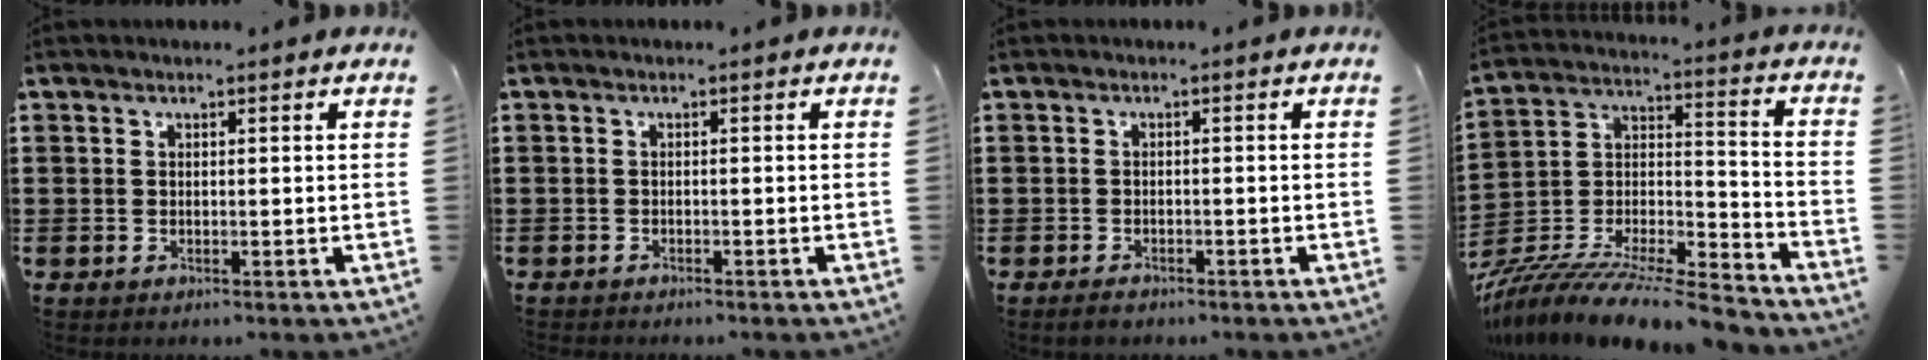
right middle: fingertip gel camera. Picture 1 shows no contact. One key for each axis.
{"total": 0.6, "fx": -0.6, "fy": 0.0, "fz": 0.1, "tx": -0.004, "ty": -0.002, "tz": -0.013}
{"total": 1.1, "fx": -0.9, "fy": 0.4, "fz": 0.5, "tx": -0.012, "ty": -0.004, "tz": -0.017}
{"total": 11.1, "fx": -10.4, "fy": 0.8, "fz": 3.9, "tx": -0.060, "ty": 0.018, "tz": -0.206}